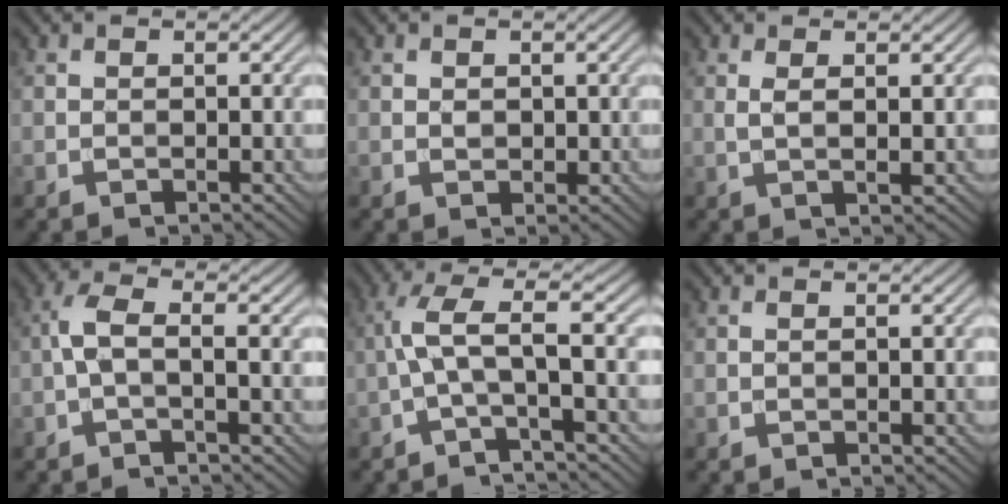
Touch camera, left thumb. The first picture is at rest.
{"total": 1.1, "force": [0.3, 0.9, 0.6], "torque": [-0.013, -0.004, 0.007]}
{"total": 2.2, "force": [0.8, 0.4, 2.0], "torque": [-0.043, -0.001, 0.017]}
{"total": 3.5, "force": [-0.5, 0.9, 3.3], "torque": [-0.073, 0.009, -0.018]}
{"total": 5.4, "force": [-1.0, 0.9, 5.3], "torque": [-0.106, 0.022, -0.035]}
{"total": 0.0}